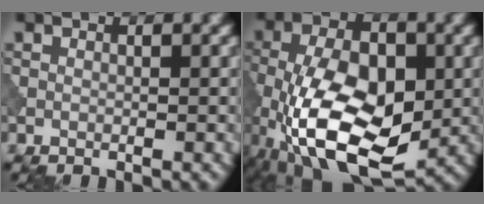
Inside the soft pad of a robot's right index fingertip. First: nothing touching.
{"total": 13.0, "force": [-4.2, 6.8, 10.3], "torque": [-0.196, -0.010, -0.077]}